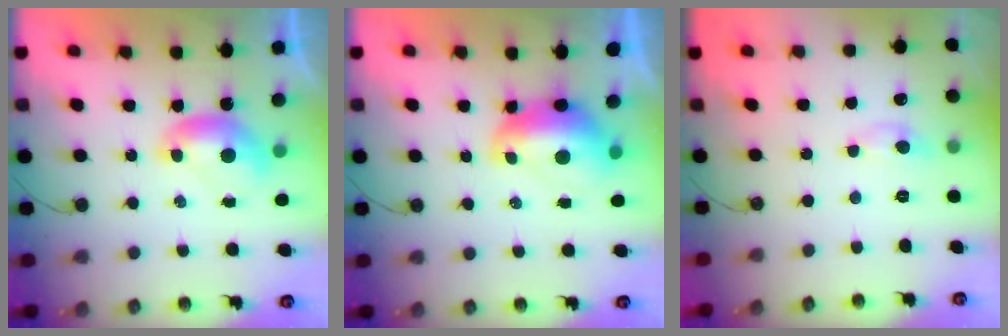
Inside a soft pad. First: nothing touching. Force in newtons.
{"total": 3.1, "press": 3.0, "slide": 0.8}
{"total": 0.9, "press": 0.7, "slide": 0.5}